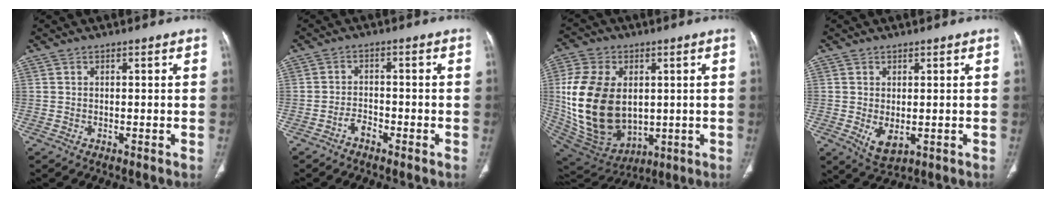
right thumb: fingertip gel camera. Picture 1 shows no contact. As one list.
[{"total": 2.4, "force": [-1.8, 1.2, 1.2], "torque": [-0.020, 0.016, -0.034]}, {"total": 22.5, "force": [1.4, 15.4, 16.3], "torque": [-0.317, -0.016, 0.054]}, {"total": 4.3, "force": [-0.7, 2.5, 3.5], "torque": [-0.057, -0.010, 0.004]}]